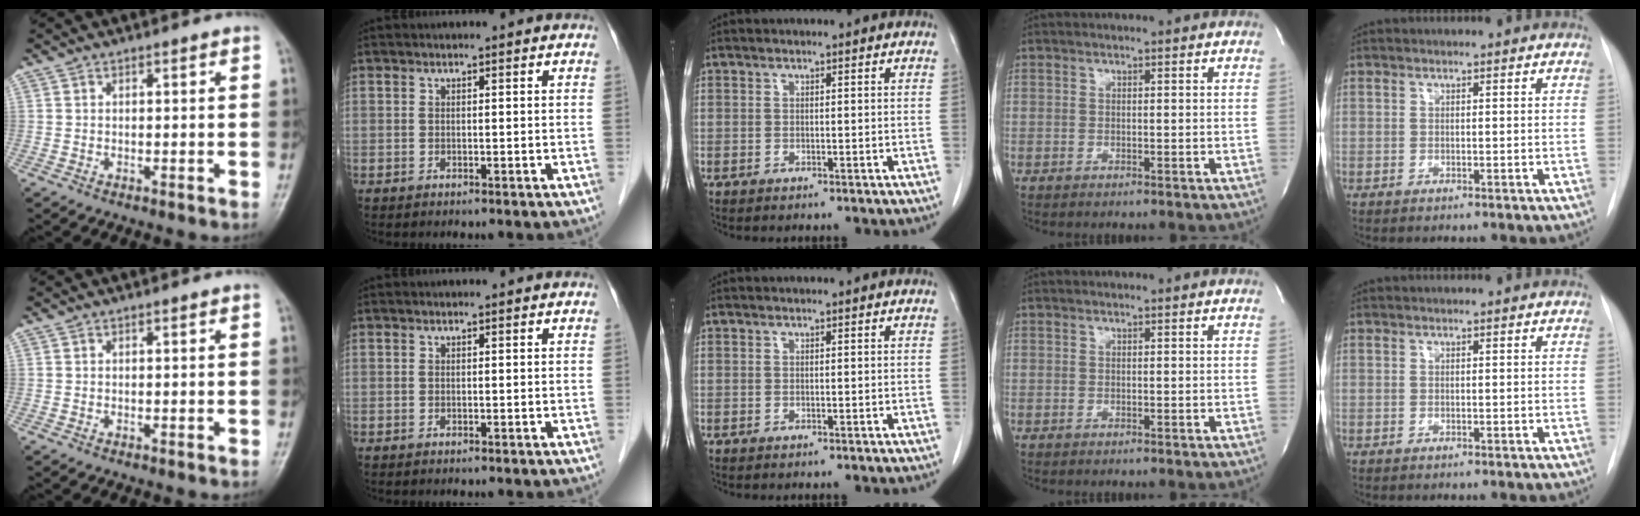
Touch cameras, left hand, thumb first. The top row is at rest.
{}